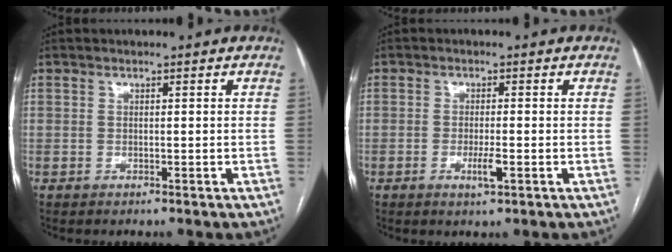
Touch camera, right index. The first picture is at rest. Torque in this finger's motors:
{"motor_torque": [0.84, -0.01, 0.33, 0.10]}